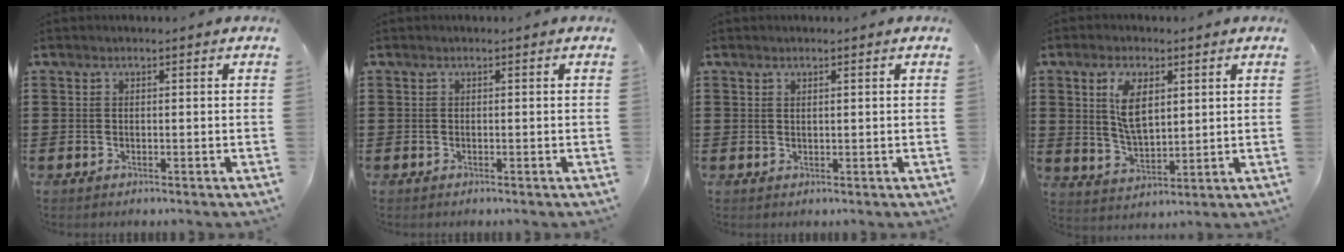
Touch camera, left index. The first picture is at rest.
{"total": 0.0}
{"total": 0.7, "force": [0.5, 0.2, 0.5], "torque": [-0.011, 0.002, 0.008]}
{"total": 7.2, "force": [2.7, 3.5, 5.6], "torque": [-0.114, 0.008, 0.045]}